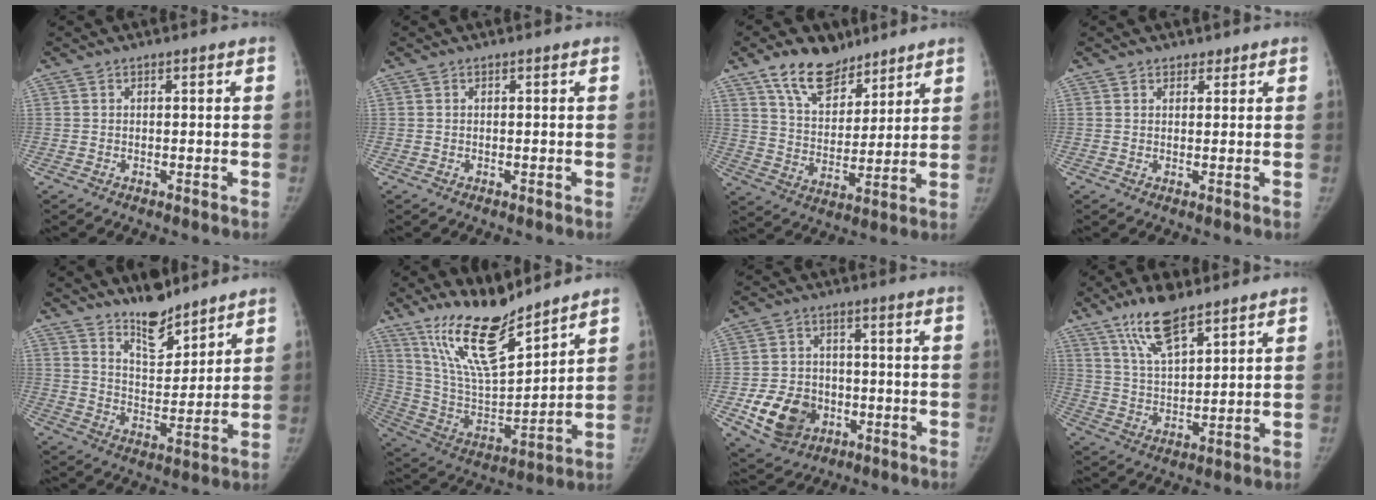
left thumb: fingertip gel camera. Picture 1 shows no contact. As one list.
[{"total": 0.0}, {"total": 13.0, "force": [9.1, 7.4, 5.7], "torque": [-0.065, -0.051, 0.163]}, {"total": 1.5, "force": [1.1, 1.0, 0.1], "torque": [0.016, -0.006, 0.011]}, {"total": 10.0, "force": [8.2, 3.7, 4.4], "torque": [-0.047, -0.070, 0.146]}, {"total": 17.4, "force": [13.5, 4.5, 10.0], "torque": [-0.153, -0.082, 0.262]}, {"total": 11.8, "force": [-3.9, 9.4, 6.0], "torque": [-0.081, 0.012, -0.057]}, {"total": 10.7, "force": [7.4, 3.4, 6.9], "torque": [-0.117, -0.036, 0.143]}]